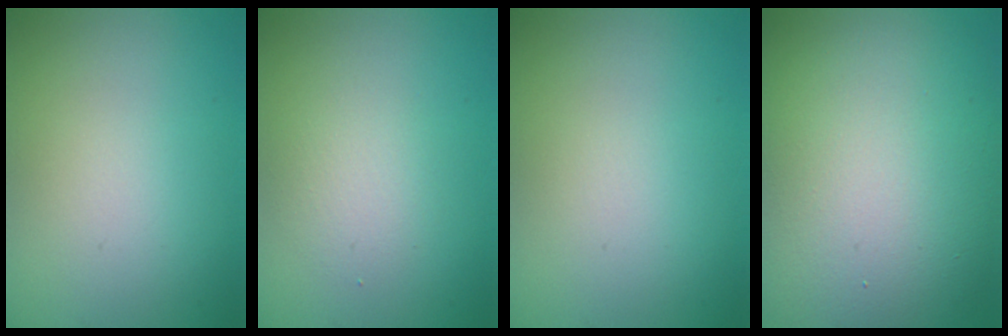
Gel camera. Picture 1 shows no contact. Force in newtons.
{"total": 1.9, "press": 1.9, "slide": 0.1}
{"total": 0.0}
{"total": 15.4, "press": 15.3, "slide": 0.7}